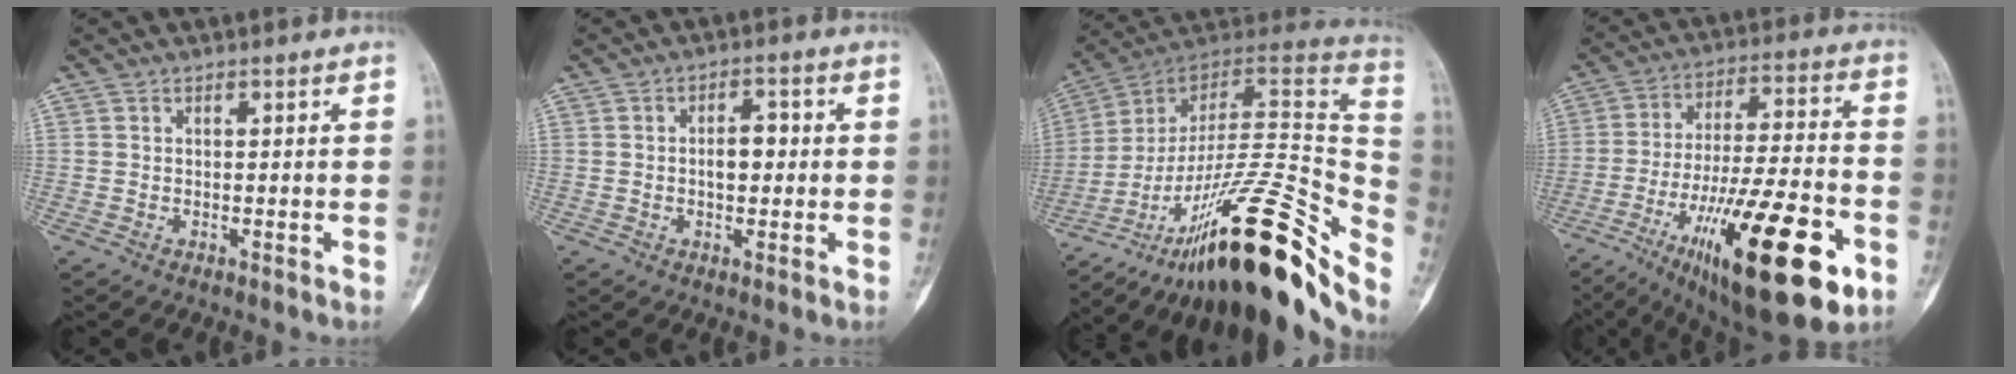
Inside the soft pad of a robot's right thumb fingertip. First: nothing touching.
{"total": 4.5, "force": [0.0, 2.6, 3.6], "torque": [-0.047, 0.010, -0.003]}
{"total": 34.3, "force": [-20.7, 9.4, 25.6], "torque": [-0.304, 0.077, -0.313]}
{"total": 27.7, "force": [-11.8, 8.3, 23.7], "torque": [-0.368, 0.043, -0.177]}